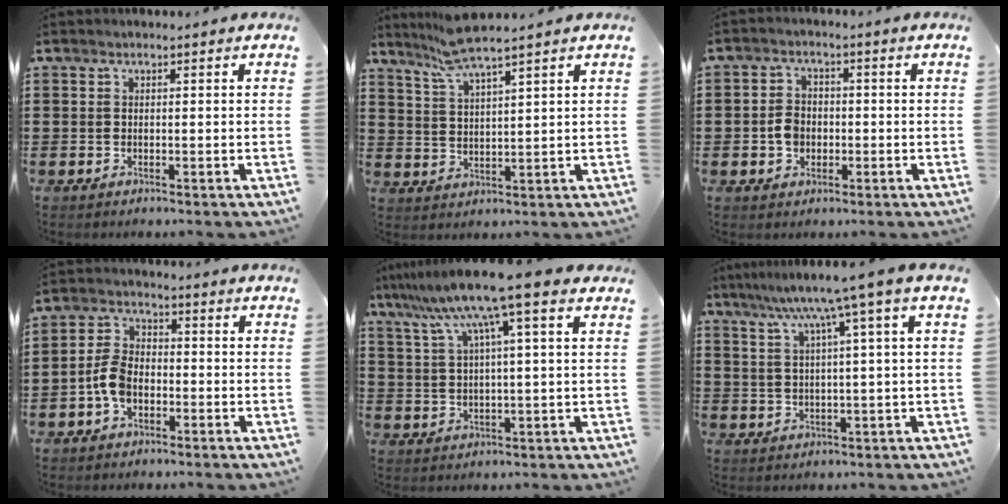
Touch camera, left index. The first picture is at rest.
{"total": 6.3, "force": [5.3, -0.1, 3.4], "torque": [-0.082, -0.012, 0.097]}
{"total": 3.6, "force": [-0.8, 2.9, 2.0], "torque": [-0.051, 0.003, -0.019]}
{"total": 5.3, "force": [-2.0, 3.3, 3.6], "torque": [-0.099, 0.001, -0.046]}
{"total": 10.4, "force": [6.7, 0.0, 7.9], "torque": [-0.172, -0.015, 0.116]}
{"total": 7.2, "force": [3.8, -0.9, 6.0], "torque": [-0.129, -0.015, 0.057]}